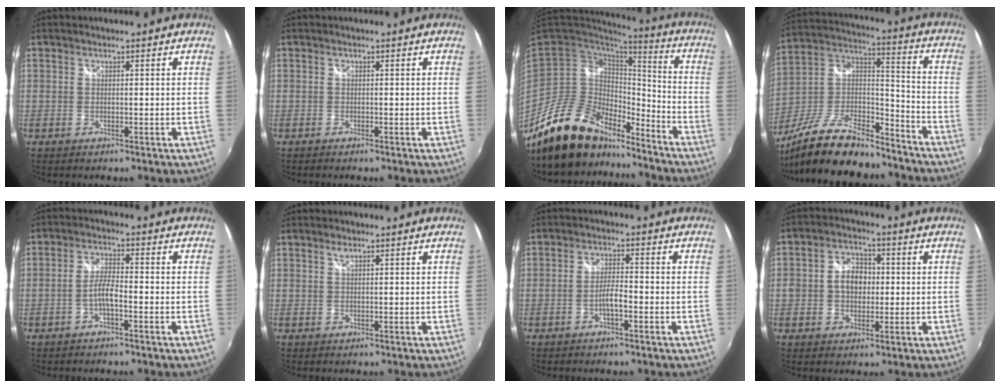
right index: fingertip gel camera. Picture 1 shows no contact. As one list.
[{"total": 0.6, "force": [-0.5, 0.2, 0.1], "torque": [-0.003, -0.004, -0.011]}, {"total": 18.8, "force": [-15.2, 7.4, 8.2], "torque": [-0.165, -0.003, -0.257]}, {"total": 22.1, "force": [-16.5, 7.2, 12.7], "torque": [-0.257, -0.007, -0.279]}, {"total": 3.7, "force": [-1.7, 0.6, 3.3], "torque": [-0.069, 0.007, -0.033]}, {"total": 1.0, "force": [0.7, 0.2, 0.7], "torque": [-0.013, 0.003, 0.011]}, {"total": 3.2, "force": [-1.5, 0.5, 2.8], "torque": [-0.057, 0.006, -0.029]}, {"total": 6.7, "force": [0.0, 5.0, 4.5], "torque": [-0.082, 0.016, 0.001]}]